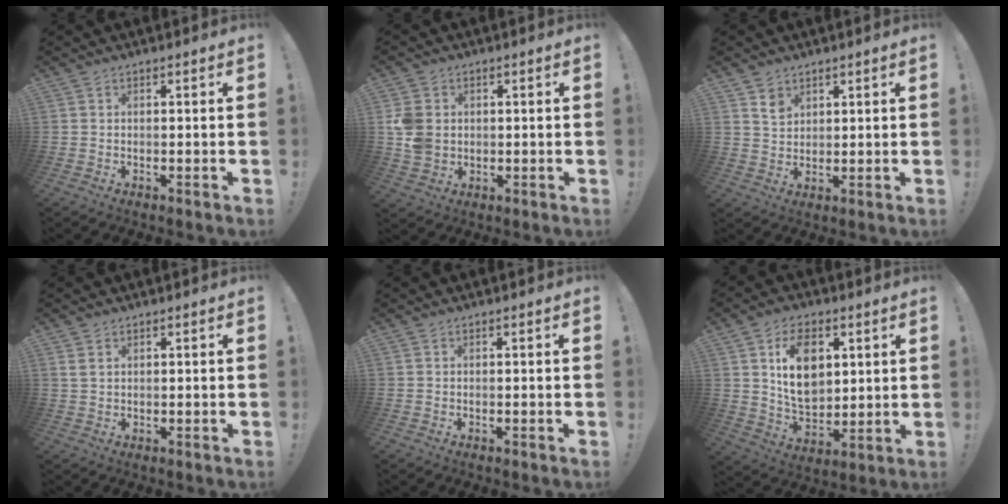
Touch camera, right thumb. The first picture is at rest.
{"total": 6.2, "force": [0.8, 5.2, 3.4], "torque": [-0.073, 0.003, 0.017]}
{"total": 4.3, "force": [3.1, 2.8, 1.1], "torque": [-0.002, -0.023, 0.054]}
{"total": 2.2, "force": [1.0, 1.3, 1.4], "torque": [-0.028, 0.003, 0.019]}
{"total": 0.0}
{"total": 13.7, "force": [4.5, 9.4, 8.9], "torque": [-0.140, -0.012, 0.081]}